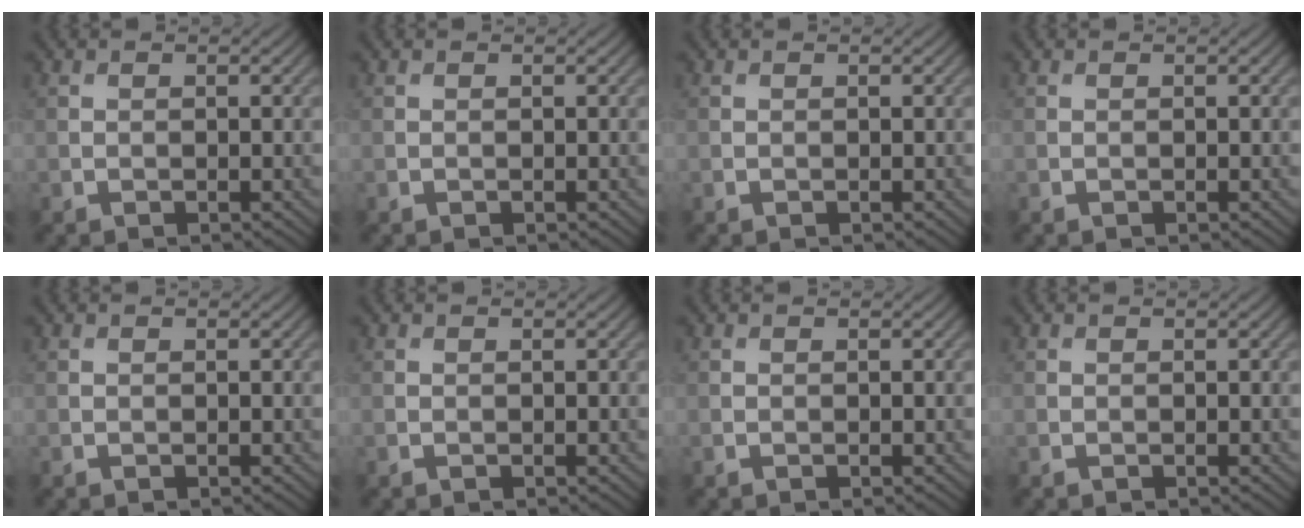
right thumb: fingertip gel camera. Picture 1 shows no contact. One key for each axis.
{"total": 0.0}
{"total": 0.0}
{"total": 0.0}
{"total": 0.0}
{"total": 0.0}
{"total": 0.0}
{"total": 0.0}